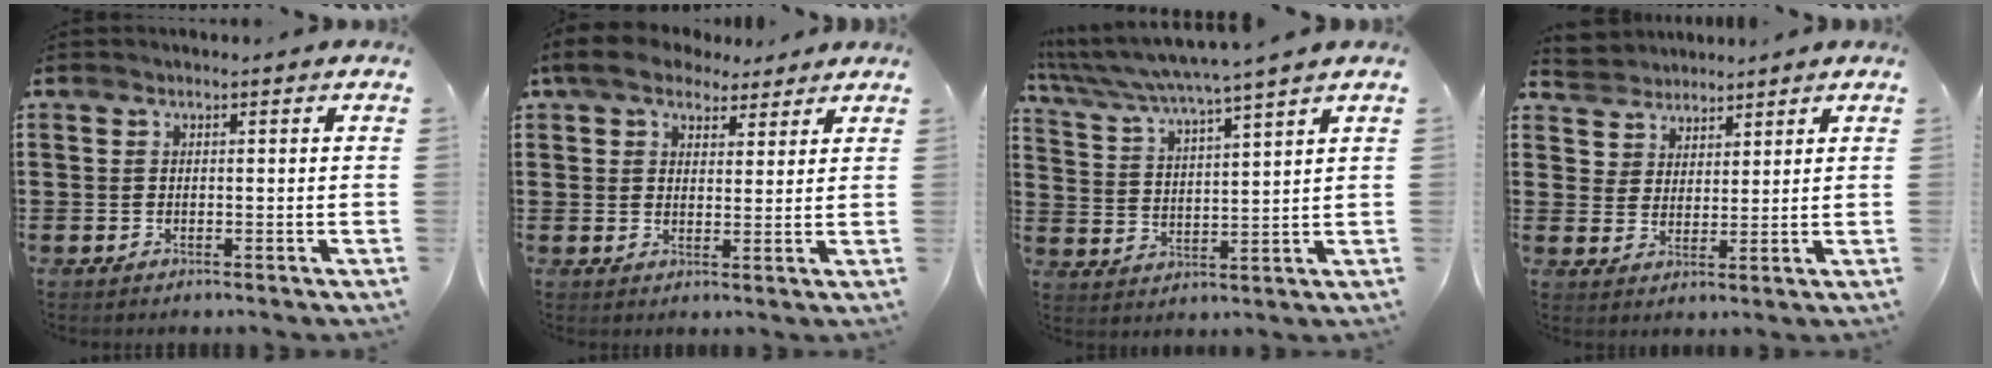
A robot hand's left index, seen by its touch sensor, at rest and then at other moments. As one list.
[{"total": 6.2, "force": [4.7, 2.9, 2.7], "torque": [-0.071, 0.005, 0.089]}, {"total": 4.8, "force": [4.1, -1.2, 2.1], "torque": [-0.061, -0.037, 0.064]}, {"total": 3.9, "force": [3.2, 2.1, -0.8], "torque": [-0.006, -0.004, 0.060]}]